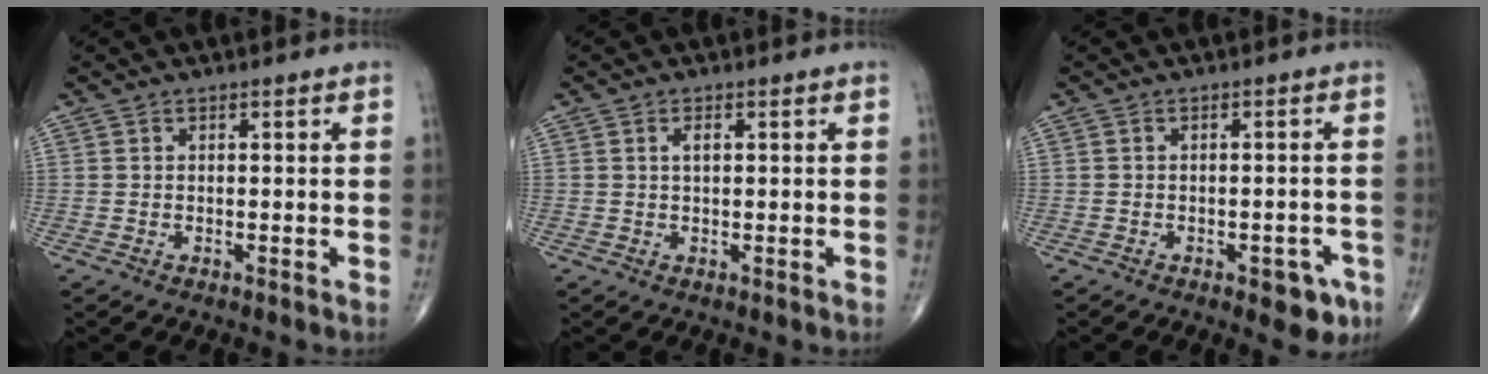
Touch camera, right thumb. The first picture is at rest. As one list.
[{"total": 1.5, "force": [0.4, 0.7, 1.2], "torque": [-0.020, 0.002, 0.006]}, {"total": 5.4, "force": [-2.8, 2.6, 3.8], "torque": [-0.023, 0.013, -0.029]}]